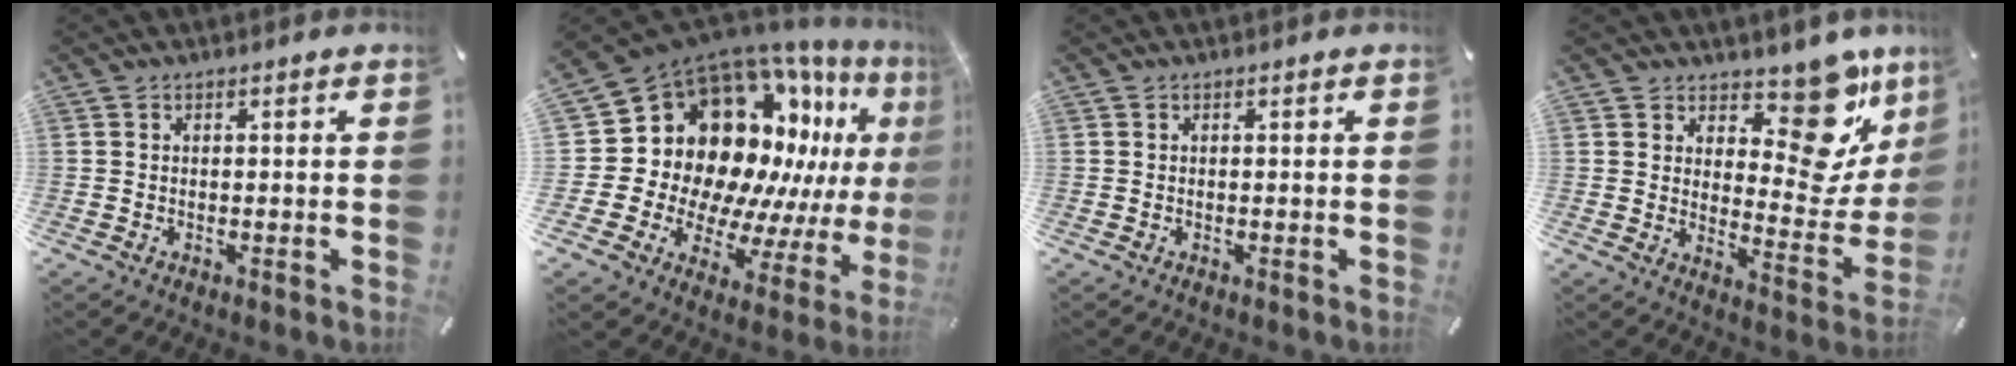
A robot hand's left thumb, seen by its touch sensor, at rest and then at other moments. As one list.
[{"total": 19.8, "force": [7.7, 14.7, 10.8], "torque": [-0.167, -0.121, 0.176]}, {"total": 0.0}, {"total": 16.2, "force": [10.9, 7.9, 8.9], "torque": [-0.099, -0.103, 0.182]}]